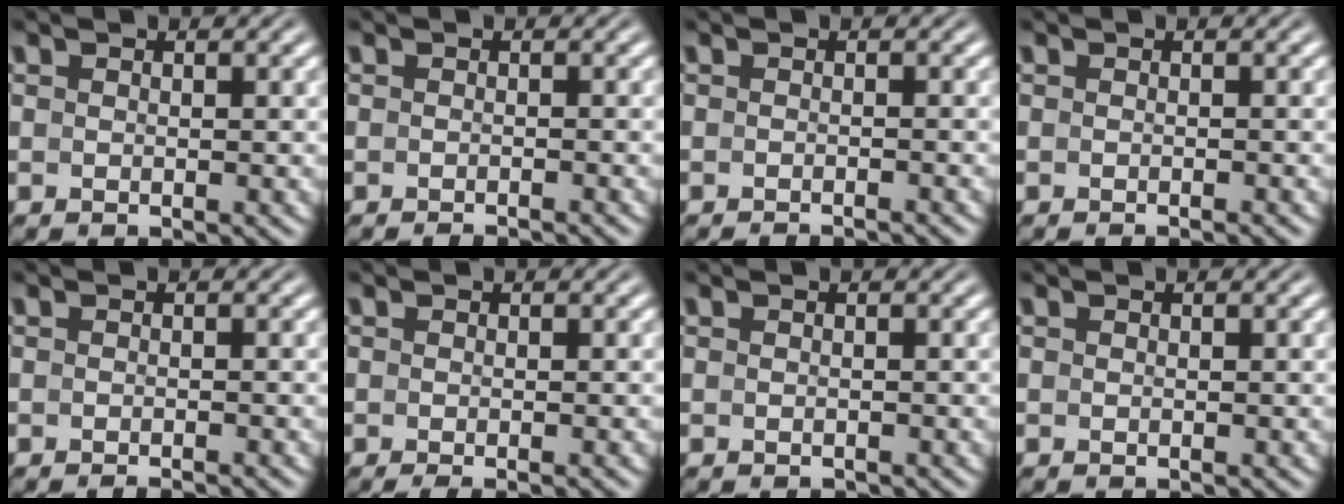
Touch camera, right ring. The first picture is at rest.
{"total": 1.7, "force": [-1.7, -0.2, 0.2], "torque": [-0.002, -0.001, -0.026]}
{"total": 1.9, "force": [-1.9, -0.2, 0.1], "torque": [-0.002, -0.004, -0.028]}
{"total": 1.0, "force": [-1.0, -0.2, 0.2], "torque": [0.001, 0.004, -0.016]}
{"total": 1.2, "force": [-1.2, -0.2, 0.2], "torque": [-0.001, 0.002, -0.020]}
{"total": 1.3, "force": [-1.1, 0.0, 0.7], "torque": [-0.003, 0.004, -0.016]}
{"total": 0.7, "force": [-0.6, 0.1, 0.0], "torque": [-0.005, -0.007, -0.006]}
{"total": 0.0}